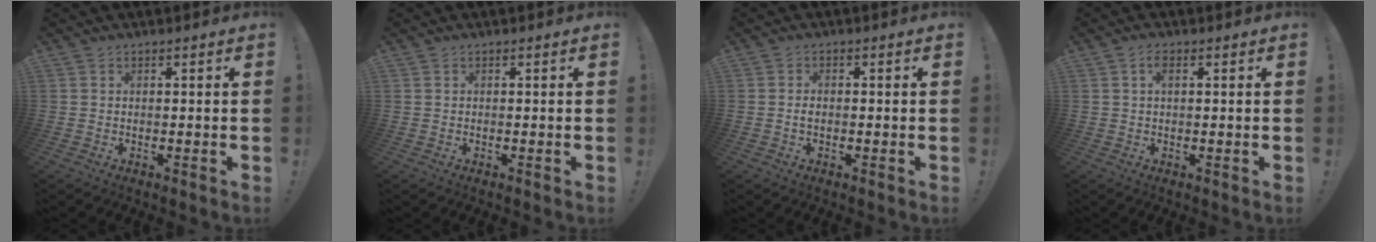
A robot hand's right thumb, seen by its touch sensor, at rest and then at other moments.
{"total": 0.0}
{"total": 1.3, "force": [-0.4, 0.7, 1.0], "torque": [-0.023, 0.006, -0.006]}
{"total": 2.4, "force": [0.9, 1.1, 2.0], "torque": [-0.039, 0.003, 0.014]}